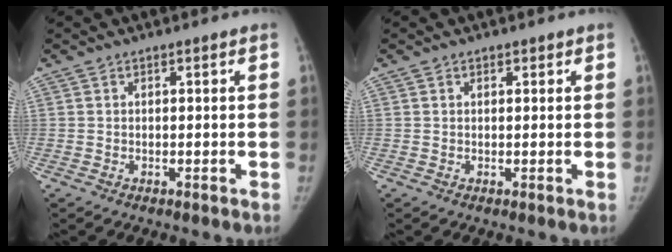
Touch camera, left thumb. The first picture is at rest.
{"total": 0.7, "force": [0.4, 0.5, 0.1], "torque": [0.006, -0.002, 0.004]}